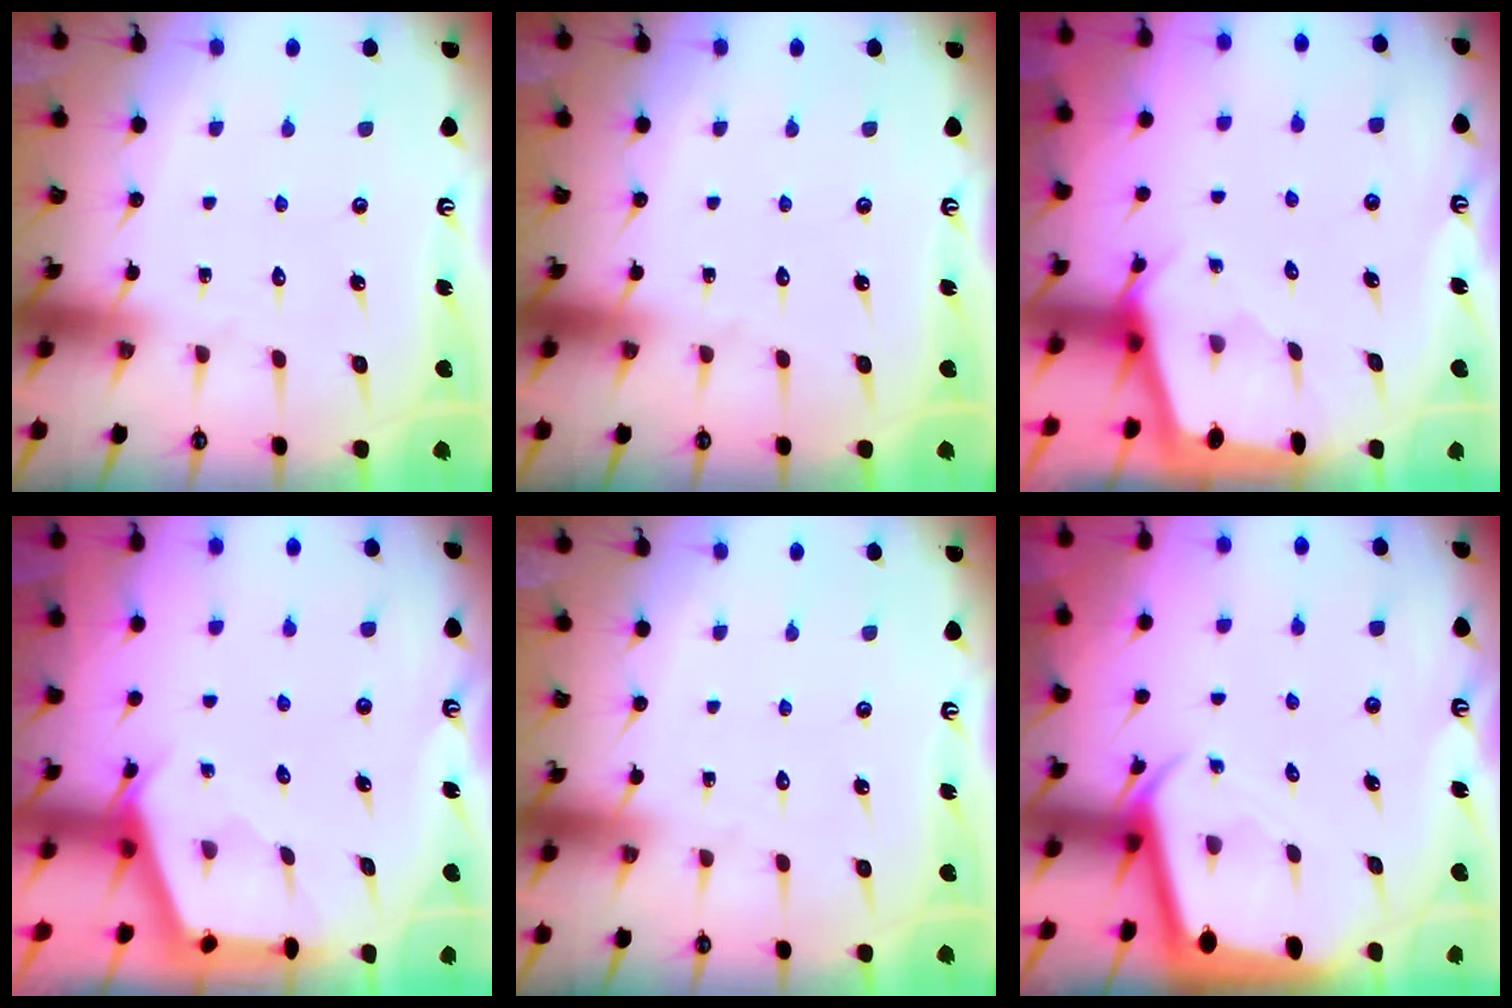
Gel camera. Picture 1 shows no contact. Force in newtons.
{"total": 0.0}
{"total": 2.2, "press": 2.2, "slide": 0.3}
{"total": 2.5, "press": 2.5, "slide": 0.3}
{"total": 0.0}
{"total": 2.3, "press": 2.3, "slide": 0.2}